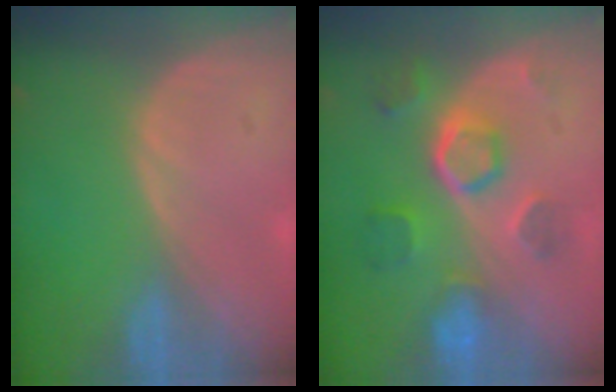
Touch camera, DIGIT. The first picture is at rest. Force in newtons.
{"total": 8.6, "press": 7.7, "slide": 3.8}